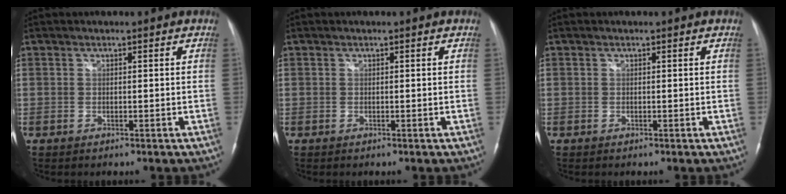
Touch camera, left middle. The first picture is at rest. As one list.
[{"total": 0.0}, {"total": 0.0}]